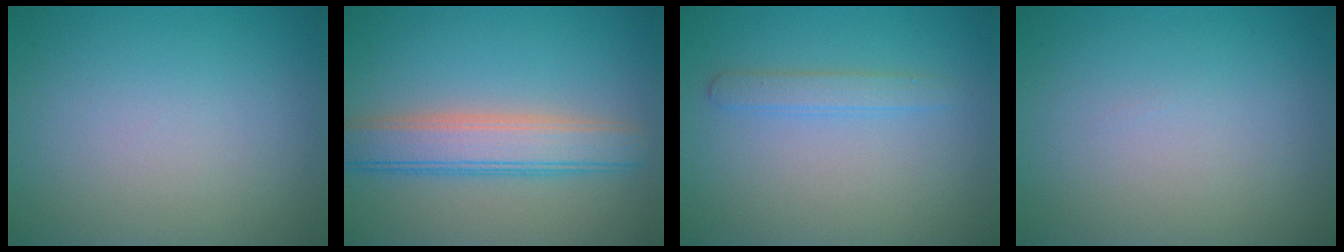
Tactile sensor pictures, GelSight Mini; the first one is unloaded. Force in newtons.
{"total": 5.1, "press": 5.1, "slide": 0.2}
{"total": 1.6, "press": 1.6, "slide": 0.1}
{"total": 0.0}